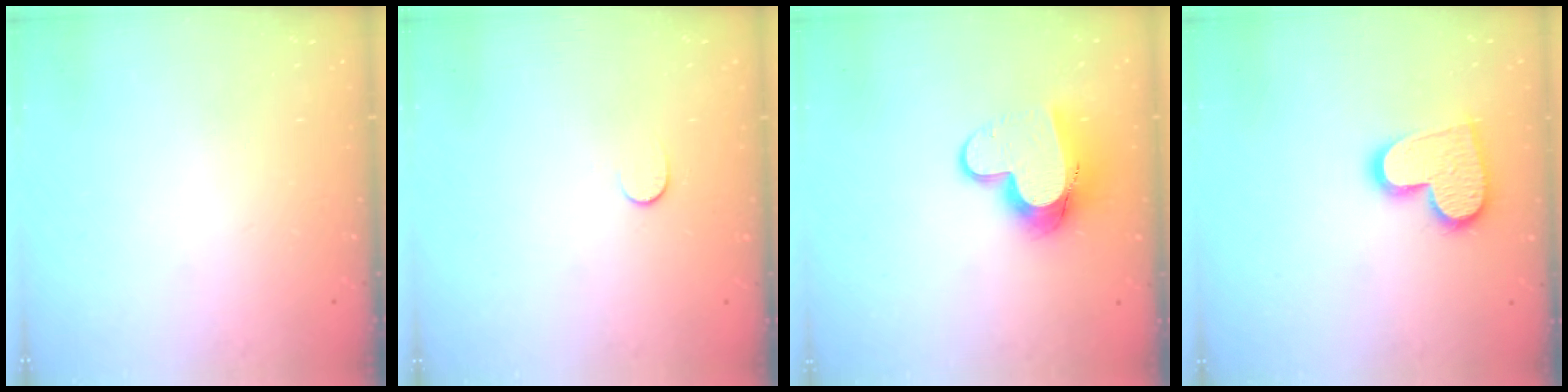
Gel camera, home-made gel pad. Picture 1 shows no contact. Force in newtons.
{"total": 5.2, "press": 5.2, "slide": 0.5}
{"total": 11.5, "press": 11.4, "slide": 1.2}
{"total": 13.8, "press": 13.8, "slide": 1.1}